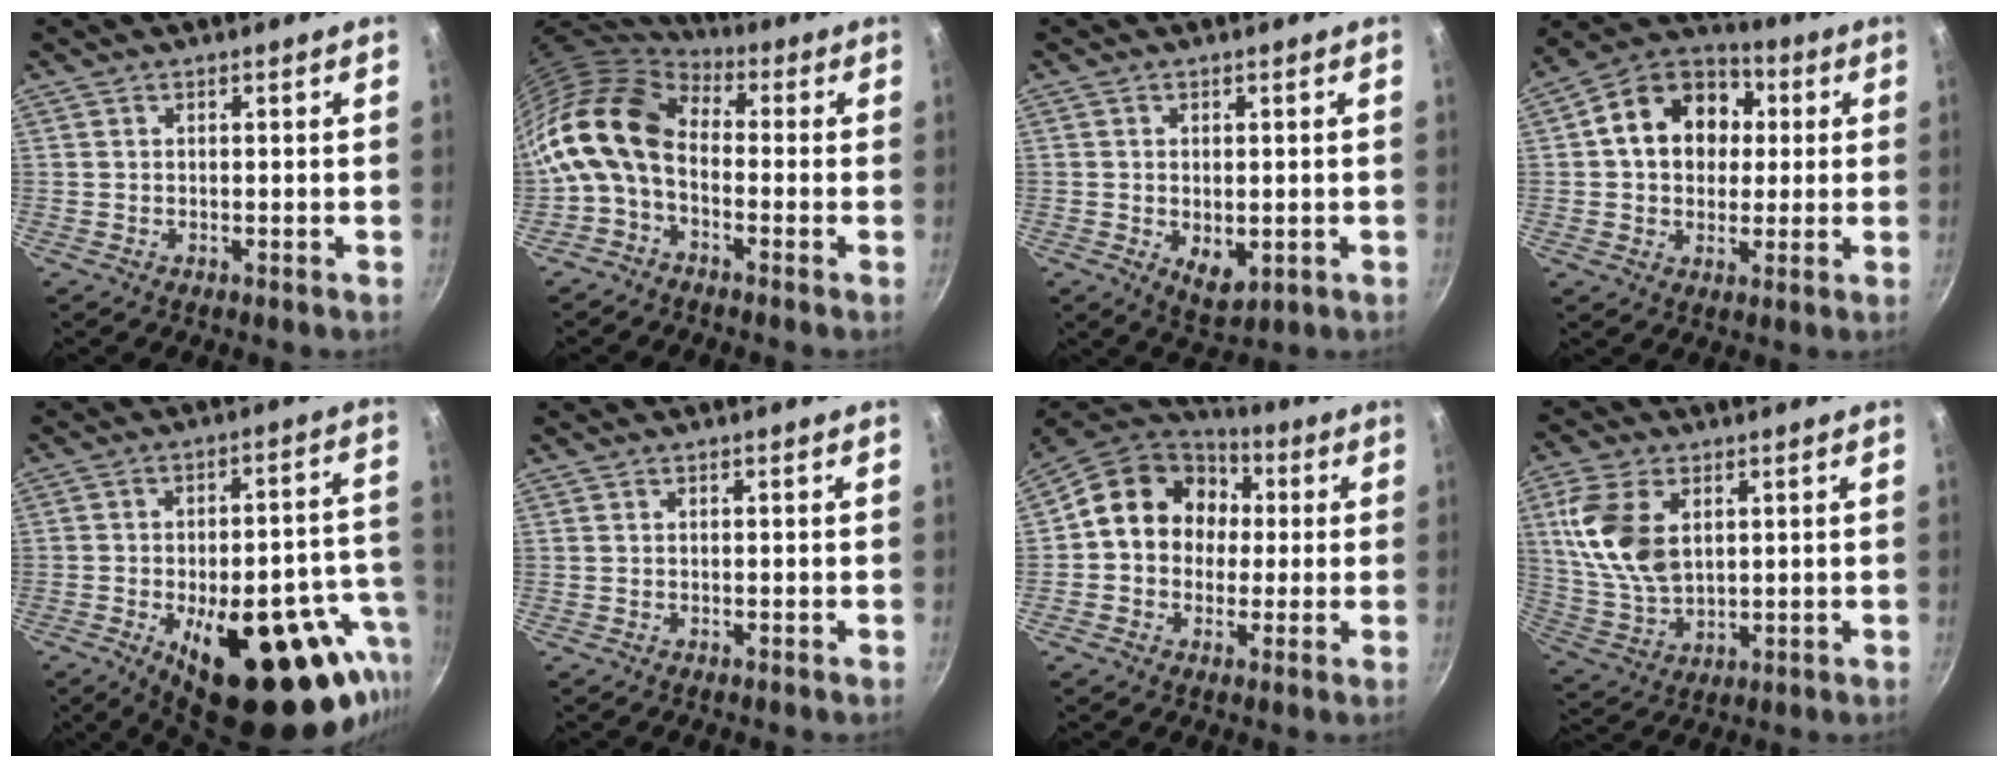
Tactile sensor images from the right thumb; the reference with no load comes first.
{"total": 13.7, "force": [-1.5, 8.9, 10.4], "torque": [-0.193, 0.026, -0.049]}
{"total": 5.9, "force": [-1.0, 3.4, 4.7], "torque": [-0.067, -0.013, -0.005]}
{"total": 15.6, "force": [2.7, 12.3, 9.1], "torque": [-0.121, 0.025, 0.029]}
{"total": 28.7, "force": [-11.5, 12.8, 23.0], "torque": [-0.249, 0.032, -0.148]}
{"total": 0.0}
{"total": 15.1, "force": [1.6, 13.0, 7.6], "torque": [-0.089, 0.031, 0.008]}
{"total": 13.3, "force": [3.6, 8.2, 9.9], "torque": [-0.188, -0.013, 0.081]}